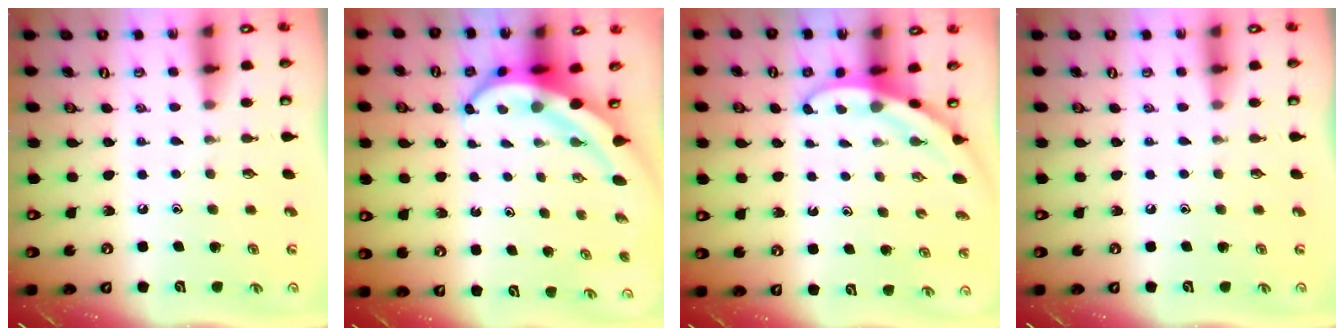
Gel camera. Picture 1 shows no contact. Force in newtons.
{"total": 7.3, "press": 7.1, "slide": 1.5}
{"total": 3.4, "press": 3.4, "slide": 0.1}
{"total": 0.0}